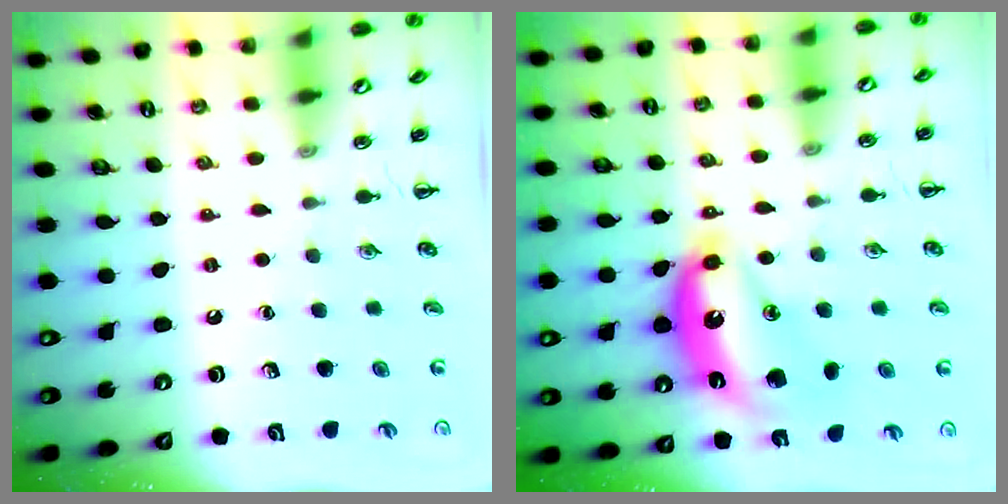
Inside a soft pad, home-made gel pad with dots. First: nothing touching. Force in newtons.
{"total": 13.6, "press": 13.6, "slide": 1.1}